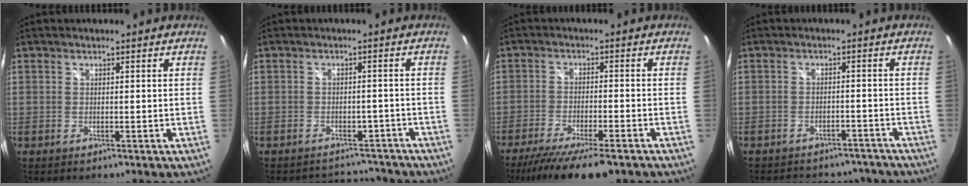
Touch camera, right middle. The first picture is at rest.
{"total": 9.2, "force": [-7.8, 4.4, 2.4], "torque": [-0.048, 0.018, -0.092]}
{"total": 14.2, "force": [-11.1, 2.9, 8.5], "torque": [-0.171, -0.046, -0.177]}
{"total": 13.5, "force": [-11.4, 5.6, 4.4], "torque": [-0.100, 0.007, -0.139]}